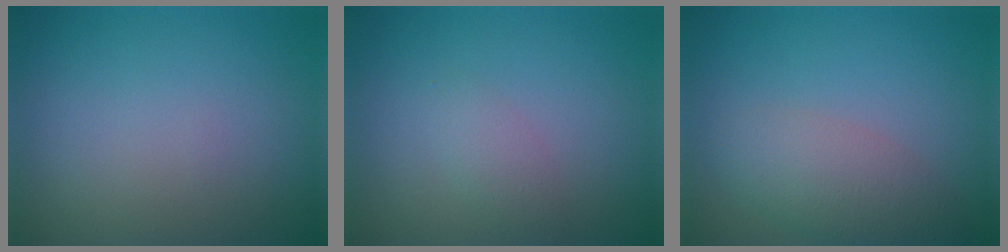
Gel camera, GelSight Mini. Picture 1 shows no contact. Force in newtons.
{"total": 1.5, "press": 1.5, "slide": 0.1}
{"total": 3.8, "press": 3.8, "slide": 0.2}